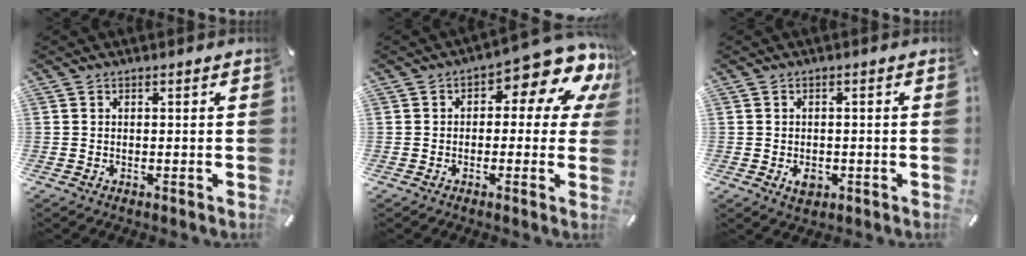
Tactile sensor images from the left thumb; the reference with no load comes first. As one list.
[{"total": 11.9, "force": [5.7, 4.7, 9.4], "torque": [-0.121, -0.049, 0.091]}, {"total": 3.5, "force": [-1.1, 2.5, 2.2], "torque": [-0.050, 0.002, -0.021]}]